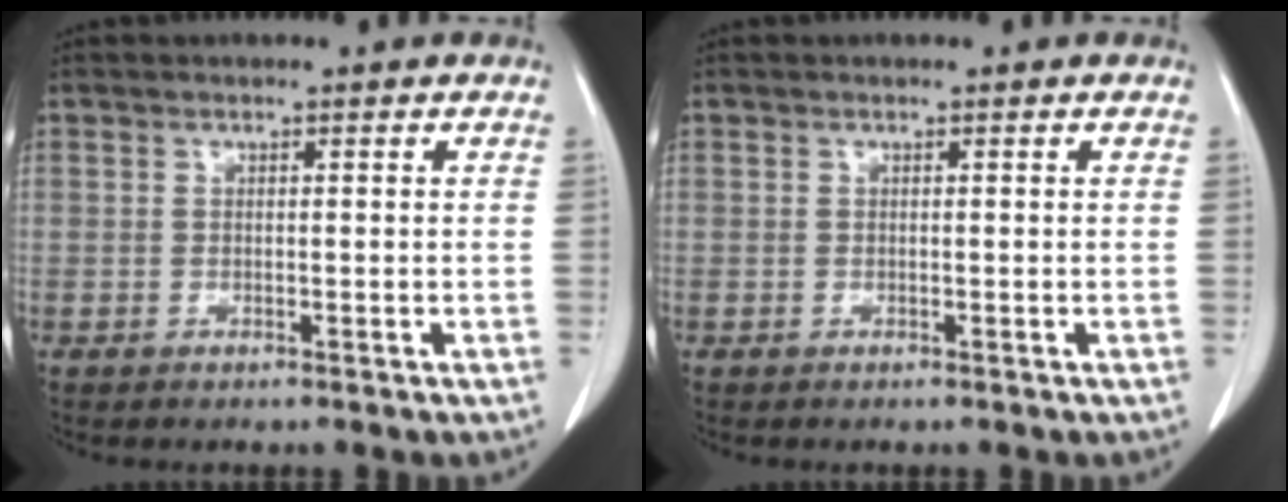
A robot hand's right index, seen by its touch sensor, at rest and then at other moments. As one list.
[{"total": 0.0}]